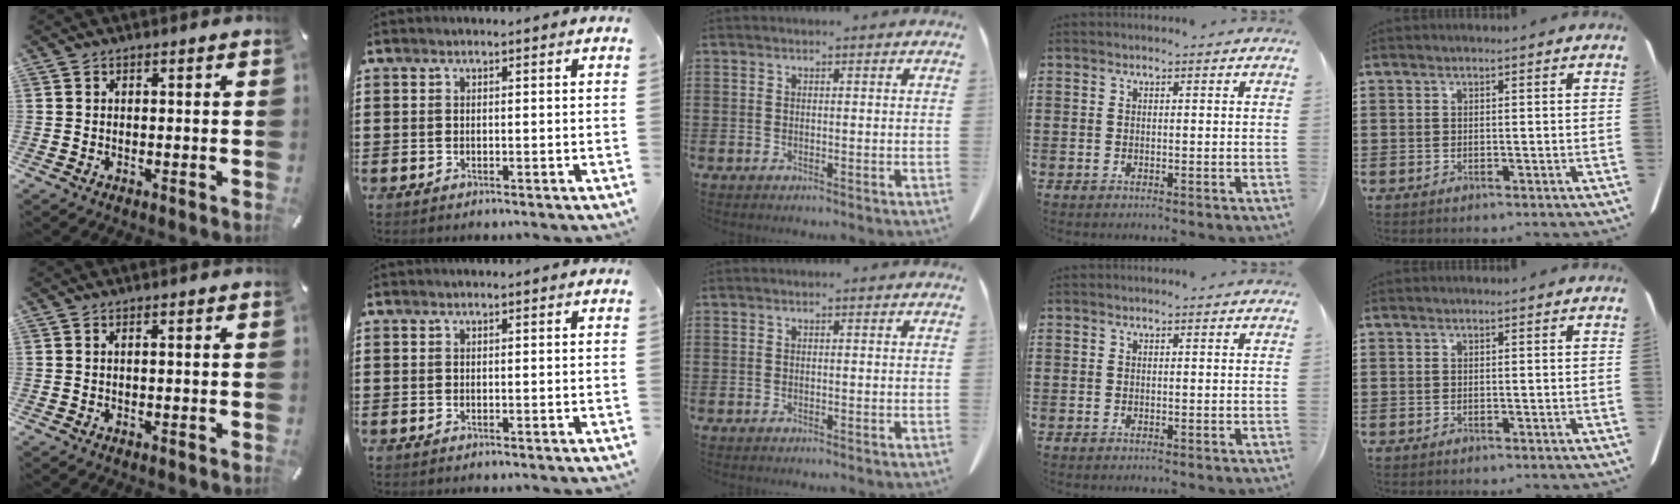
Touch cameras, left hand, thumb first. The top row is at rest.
{"thumb": {"total": 0.7, "force": [0.2, 0.1, 0.6], "torque": [-0.013, 0.002, 0.002]}}